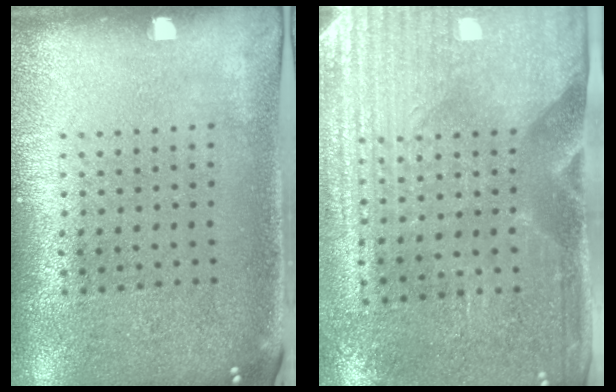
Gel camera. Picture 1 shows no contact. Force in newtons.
{"total": 3.1, "press": 2.8, "slide": 1.3}